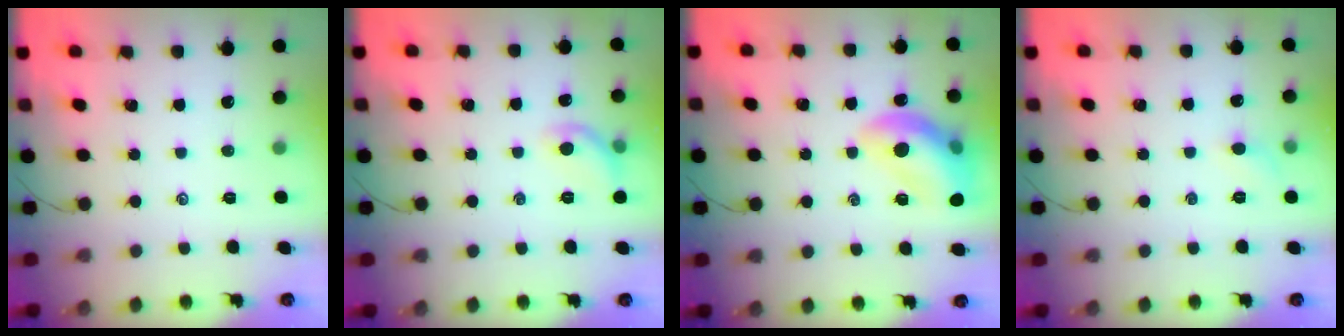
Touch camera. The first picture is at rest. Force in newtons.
{"total": 6.9, "press": 6.8, "slide": 1.3}
{"total": 14.6, "press": 14.5, "slide": 1.7}
{"total": 4.0, "press": 3.8, "slide": 1.3}